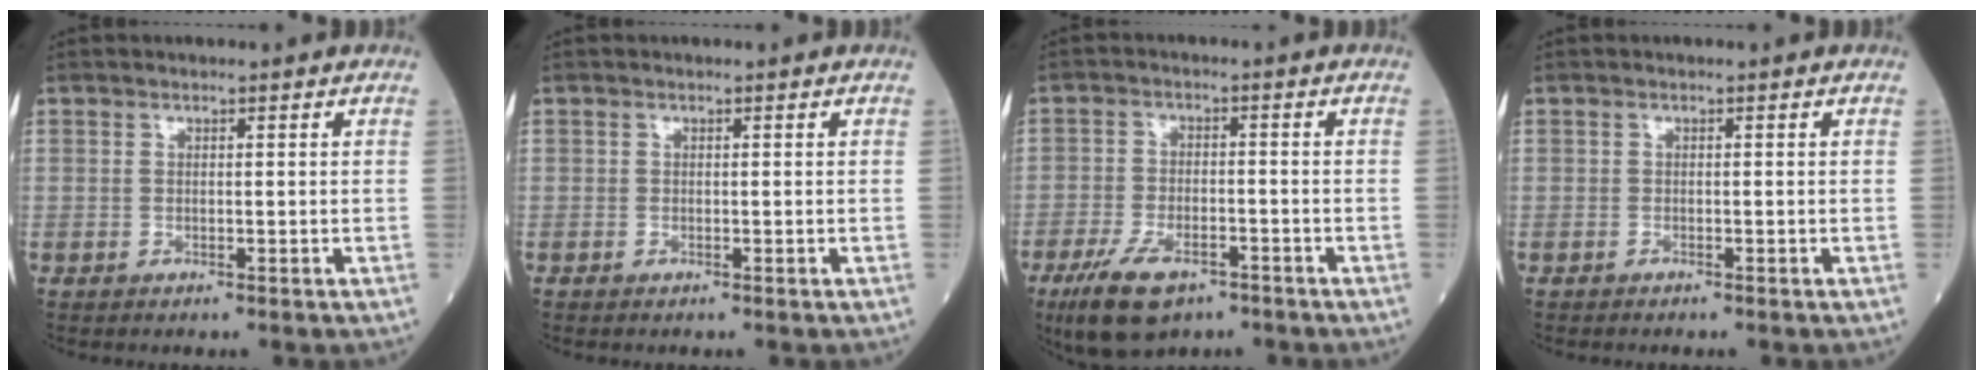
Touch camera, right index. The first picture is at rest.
{"total": 0.0}
{"total": 8.9, "force": [-5.7, 3.7, 5.8], "torque": [-0.119, -0.013, -0.096]}
{"total": 0.0}